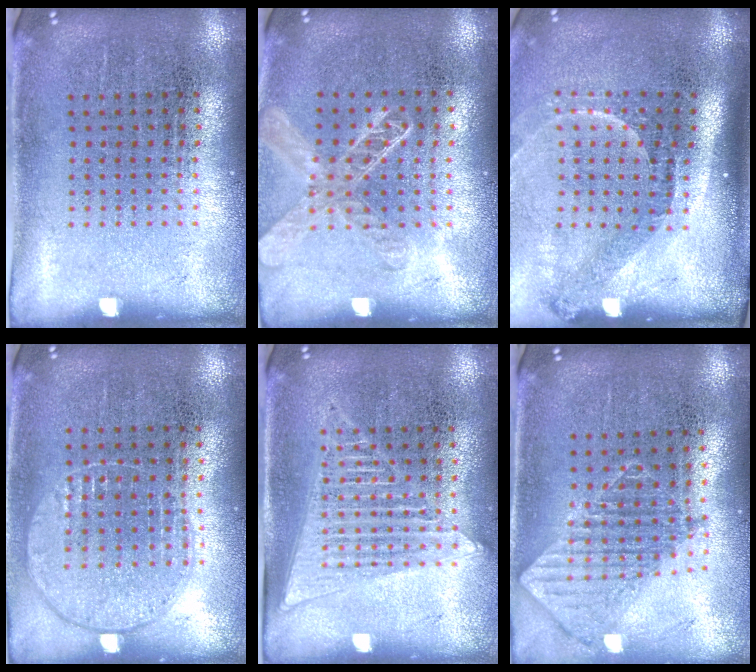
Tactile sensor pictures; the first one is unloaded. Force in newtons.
{"total": 1.4, "press": 1.3, "slide": 0.5}
{"total": 2.2, "press": 1.5, "slide": 1.6}
{"total": 1.0, "press": 0.9, "slide": 0.4}
{"total": 1.6, "press": 1.5, "slide": 0.6}
{"total": 1.2, "press": 1.1, "slide": 0.6}